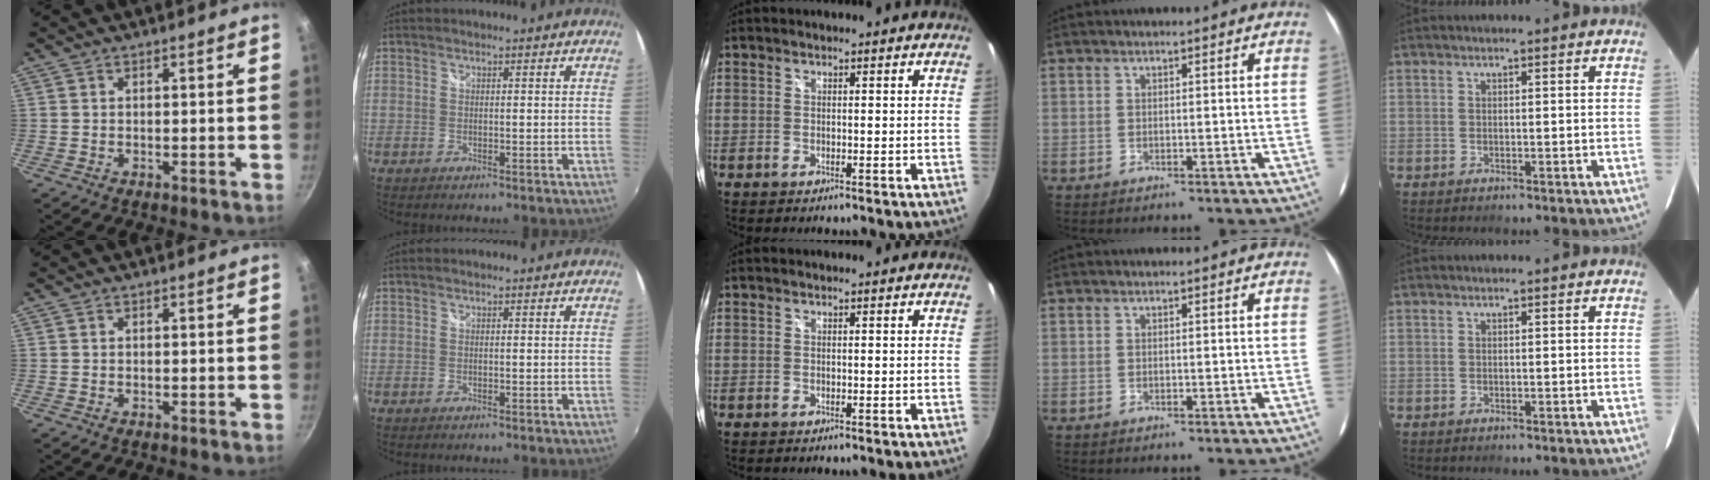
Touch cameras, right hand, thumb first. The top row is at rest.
{}